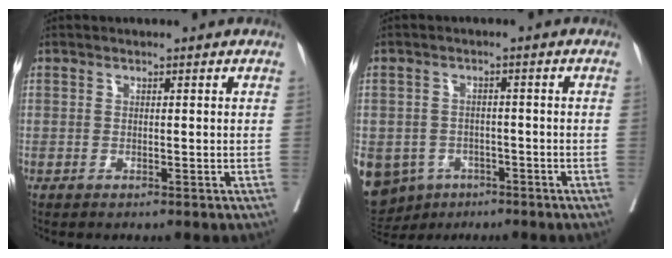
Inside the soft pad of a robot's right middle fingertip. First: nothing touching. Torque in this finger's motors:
{"motor_torque": [1.56, -0.58, 1.05, 0.21]}